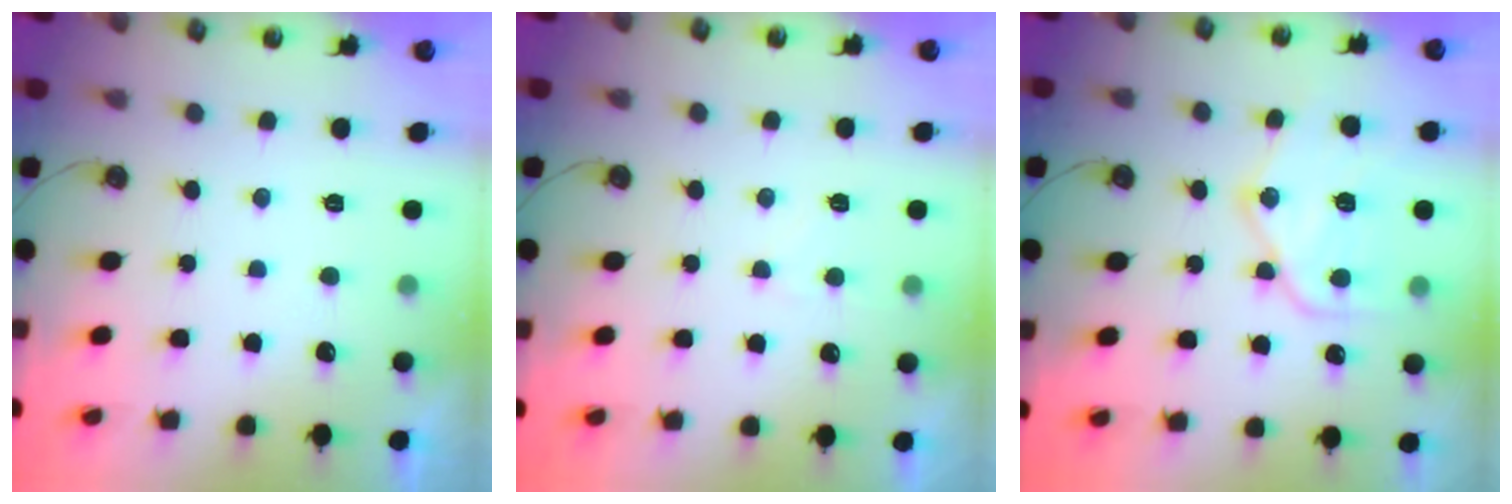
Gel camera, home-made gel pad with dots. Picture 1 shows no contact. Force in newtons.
{"total": 3.8, "press": 3.8, "slide": 0.5}
{"total": 17.2, "press": 17.1, "slide": 1.8}